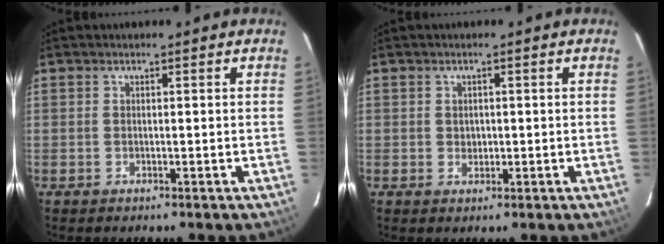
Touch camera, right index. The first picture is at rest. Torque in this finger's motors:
{"motor_torque": [-0.05, 0.01, -0.01, 0.00]}